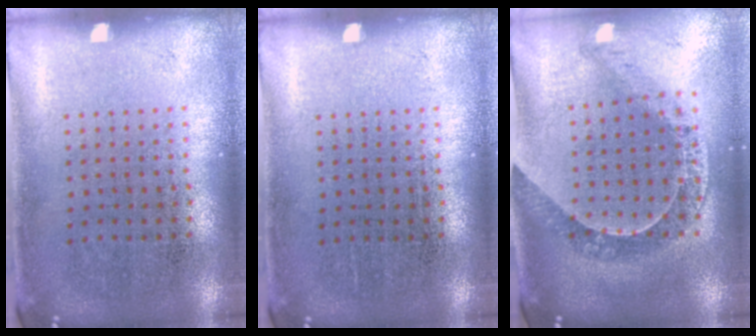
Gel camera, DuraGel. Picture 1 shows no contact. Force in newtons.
{"total": 0.0}
{"total": 1.1, "press": 1.1, "slide": 0.2}